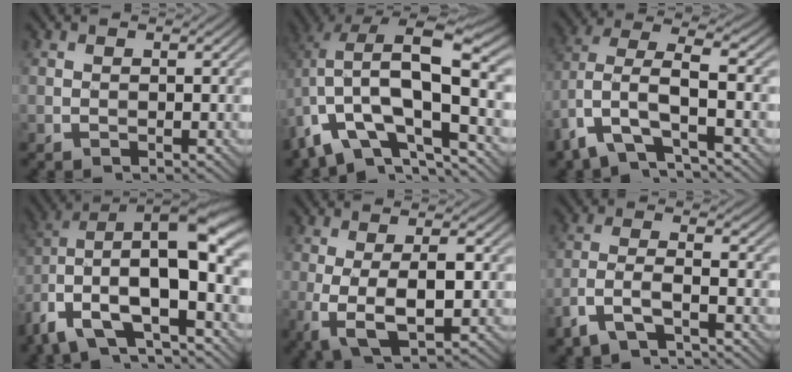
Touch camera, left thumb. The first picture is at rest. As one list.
[{"total": 15.5, "force": [-3.1, 7.3, 13.3], "torque": [-0.240, -0.005, -0.051]}, {"total": 9.5, "force": [-4.1, 3.6, 7.7], "torque": [-0.174, 0.003, -0.095]}, {"total": 17.9, "force": [-4.2, 8.4, 15.2], "torque": [-0.286, -0.008, -0.065]}, {"total": 6.8, "force": [-0.9, 2.2, 6.3], "torque": [-0.122, -0.007, -0.014]}, {"total": 5.7, "force": [-3.6, 1.6, 4.0], "torque": [-0.090, -0.002, -0.081]}]